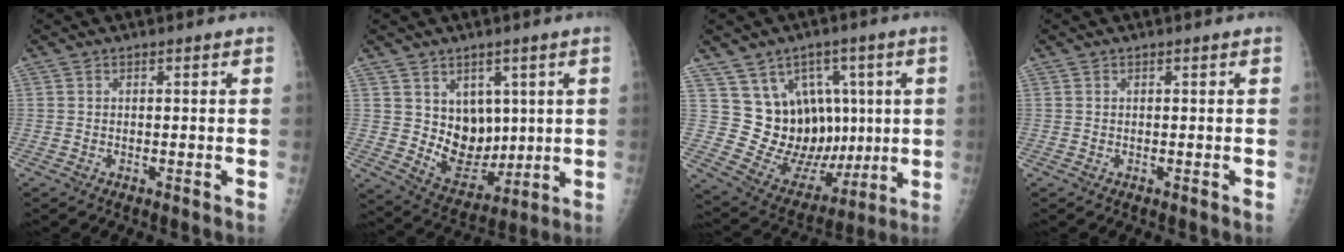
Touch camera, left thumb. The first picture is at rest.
{"total": 10.0, "force": [2.6, 7.6, 6.0], "torque": [-0.053, -0.032, 0.067]}
{"total": 17.0, "force": [3.1, 12.9, 10.7], "torque": [-0.104, -0.012, 0.084]}
{"total": 0.0}